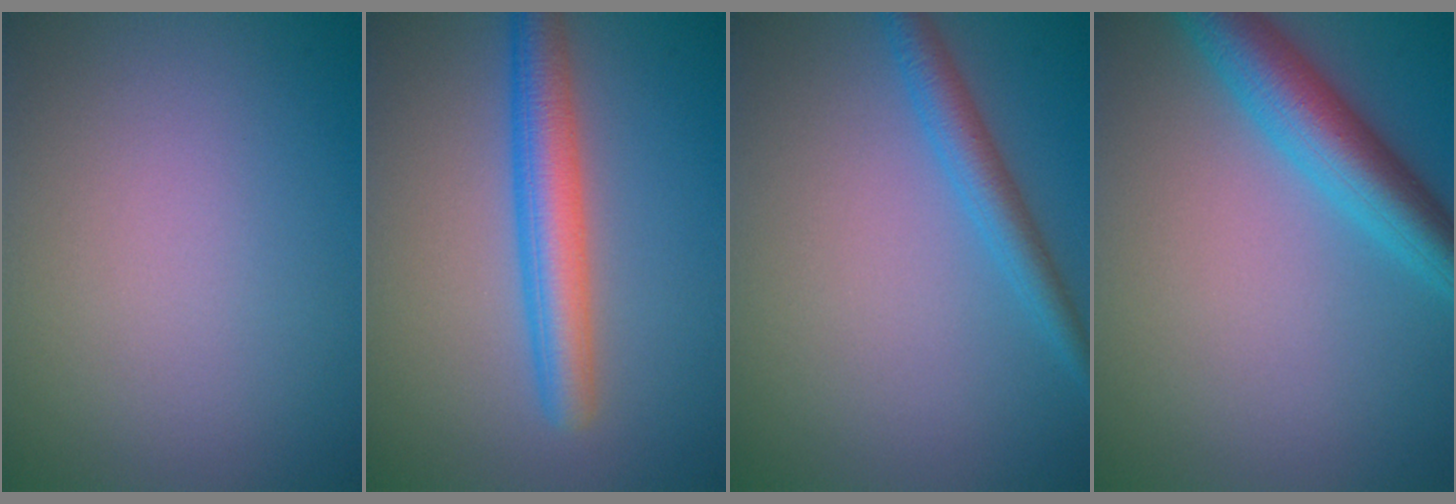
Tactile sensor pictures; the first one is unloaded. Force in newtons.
{"total": 4.7, "press": 4.7, "slide": 0.2}
{"total": 2.8, "press": 2.7, "slide": 0.2}
{"total": 5.8, "press": 5.8, "slide": 0.2}